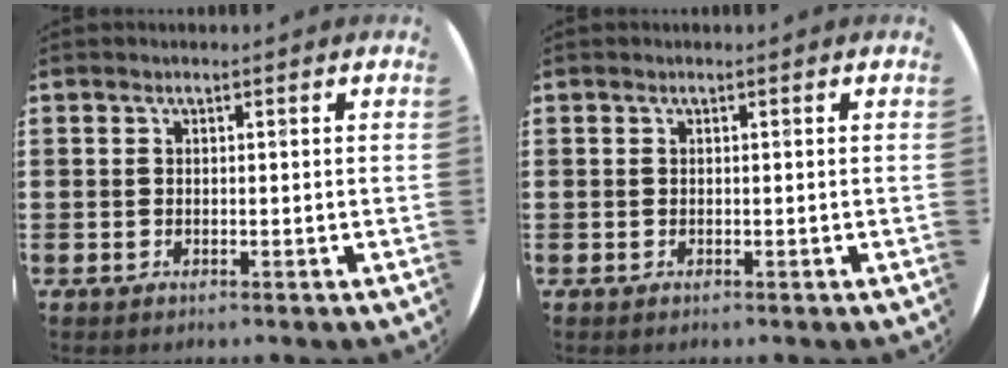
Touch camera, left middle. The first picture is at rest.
{"total": 0.0}